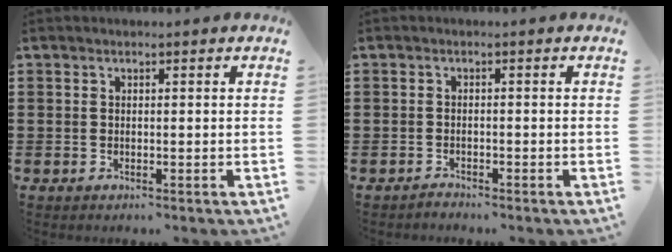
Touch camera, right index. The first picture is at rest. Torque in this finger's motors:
{"motor_torque": [-0.44, 1.28, -0.70, -0.21]}